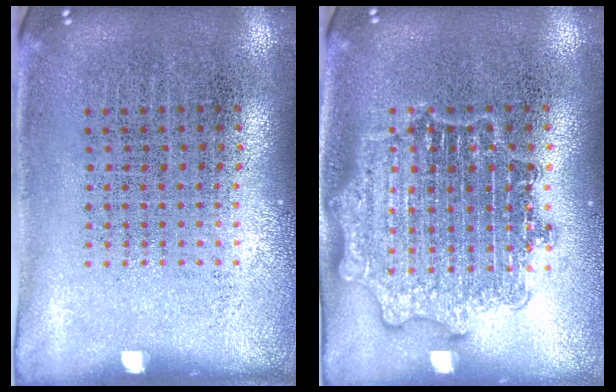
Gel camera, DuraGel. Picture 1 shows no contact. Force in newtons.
{"total": 3.1, "press": 3.0, "slide": 0.5}